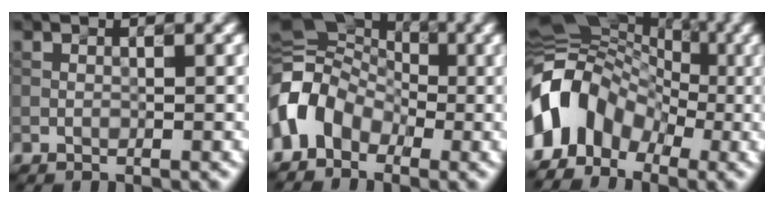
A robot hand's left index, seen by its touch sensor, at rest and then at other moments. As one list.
[{"total": 7.0, "force": [-2.5, 5.2, 3.9], "torque": [-0.070, 0.006, -0.071]}, {"total": 11.0, "force": [-3.1, 8.1, 6.7], "torque": [-0.124, 0.007, -0.073]}]